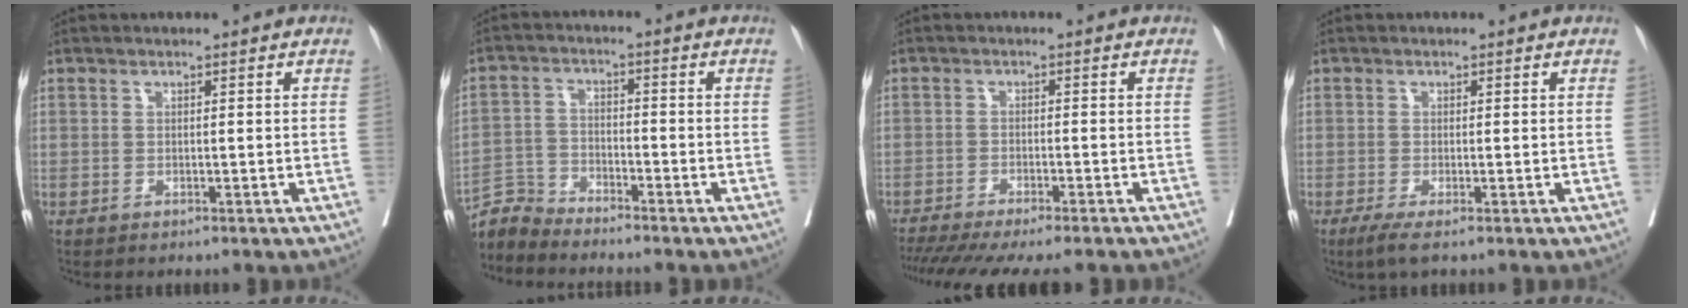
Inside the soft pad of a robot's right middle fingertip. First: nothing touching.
{"total": 4.5, "force": [-4.3, -0.4, -1.2], "torque": [0.020, -0.005, -0.087]}
{"total": 15.1, "force": [-13.1, 1.1, 7.3], "torque": [-0.120, -0.034, -0.187]}
{"total": 2.3, "force": [-1.2, -0.1, 1.9], "torque": [-0.038, -0.010, -0.026]}